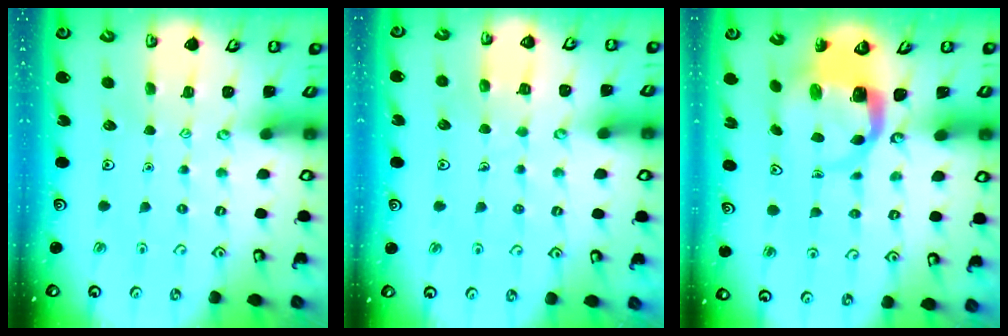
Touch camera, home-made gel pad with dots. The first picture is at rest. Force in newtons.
{"total": 5.2, "press": 5.2, "slide": 0.4}
{"total": 5.5, "press": 5.4, "slide": 0.8}